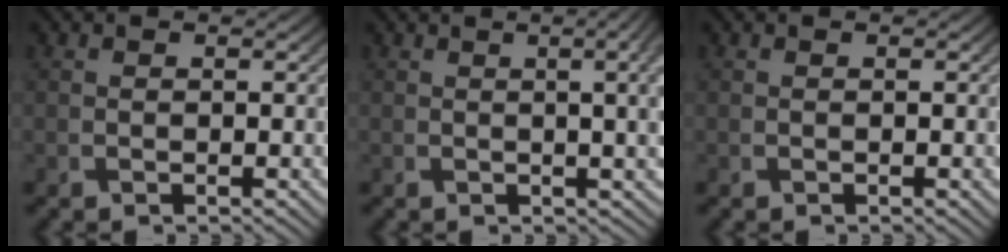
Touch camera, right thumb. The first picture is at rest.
{"total": 6.3, "force": [1.2, 1.8, 5.9], "torque": [-0.063, 0.017, 0.016]}
{"total": 0.8, "force": [0.0, 0.1, 0.8], "torque": [-0.010, 0.000, 0.000]}